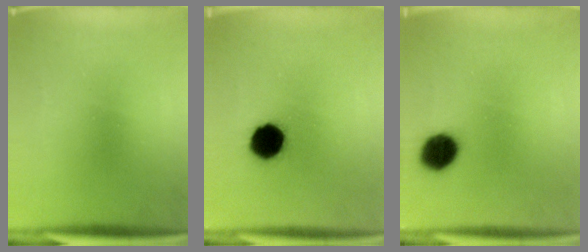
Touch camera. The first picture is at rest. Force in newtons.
{"total": 10.3}
{"total": 8.1}